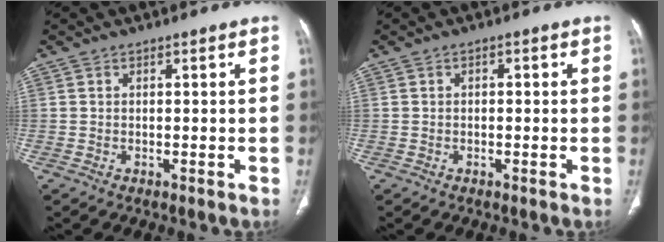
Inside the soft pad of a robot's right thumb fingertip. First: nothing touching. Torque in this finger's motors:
{"motor_torque": [-0.38, 0.32, -0.12, 0.67, 0.05]}